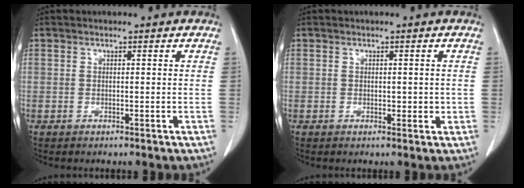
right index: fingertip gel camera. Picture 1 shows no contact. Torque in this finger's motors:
{"motor_torque": [0.04, 0.02, 0.00, 0.01]}